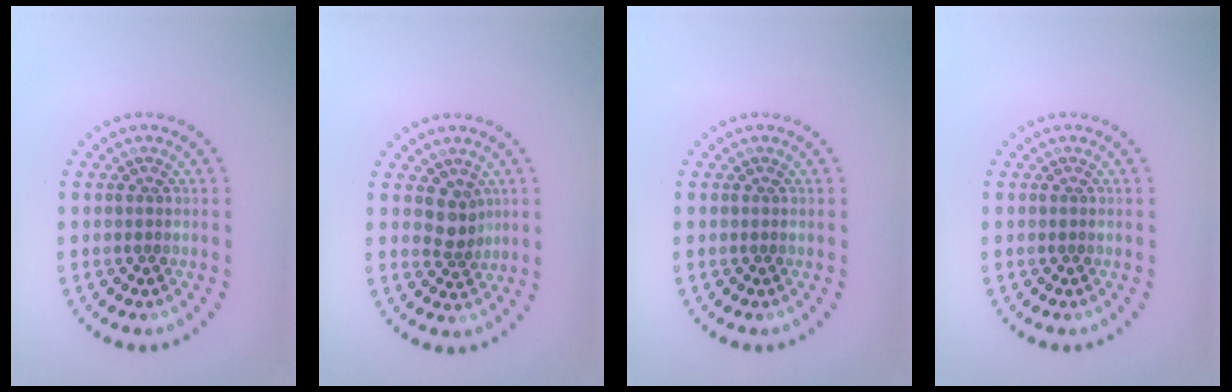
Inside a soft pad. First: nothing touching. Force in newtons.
{"total": 2.3, "press": 1.8, "slide": 1.3}
{"total": 0.0}
{"total": 0.0}